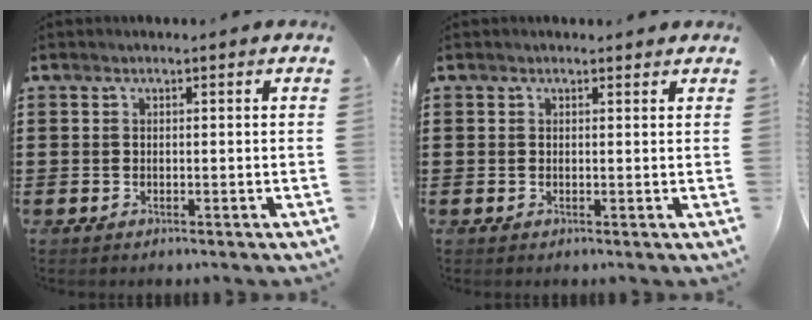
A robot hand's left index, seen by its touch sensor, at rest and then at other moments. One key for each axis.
{"total": 0.8, "fx": 0.7, "fy": 0.1, "fz": 0.3, "tx": -0.007, "ty": 0.000, "tz": 0.015}